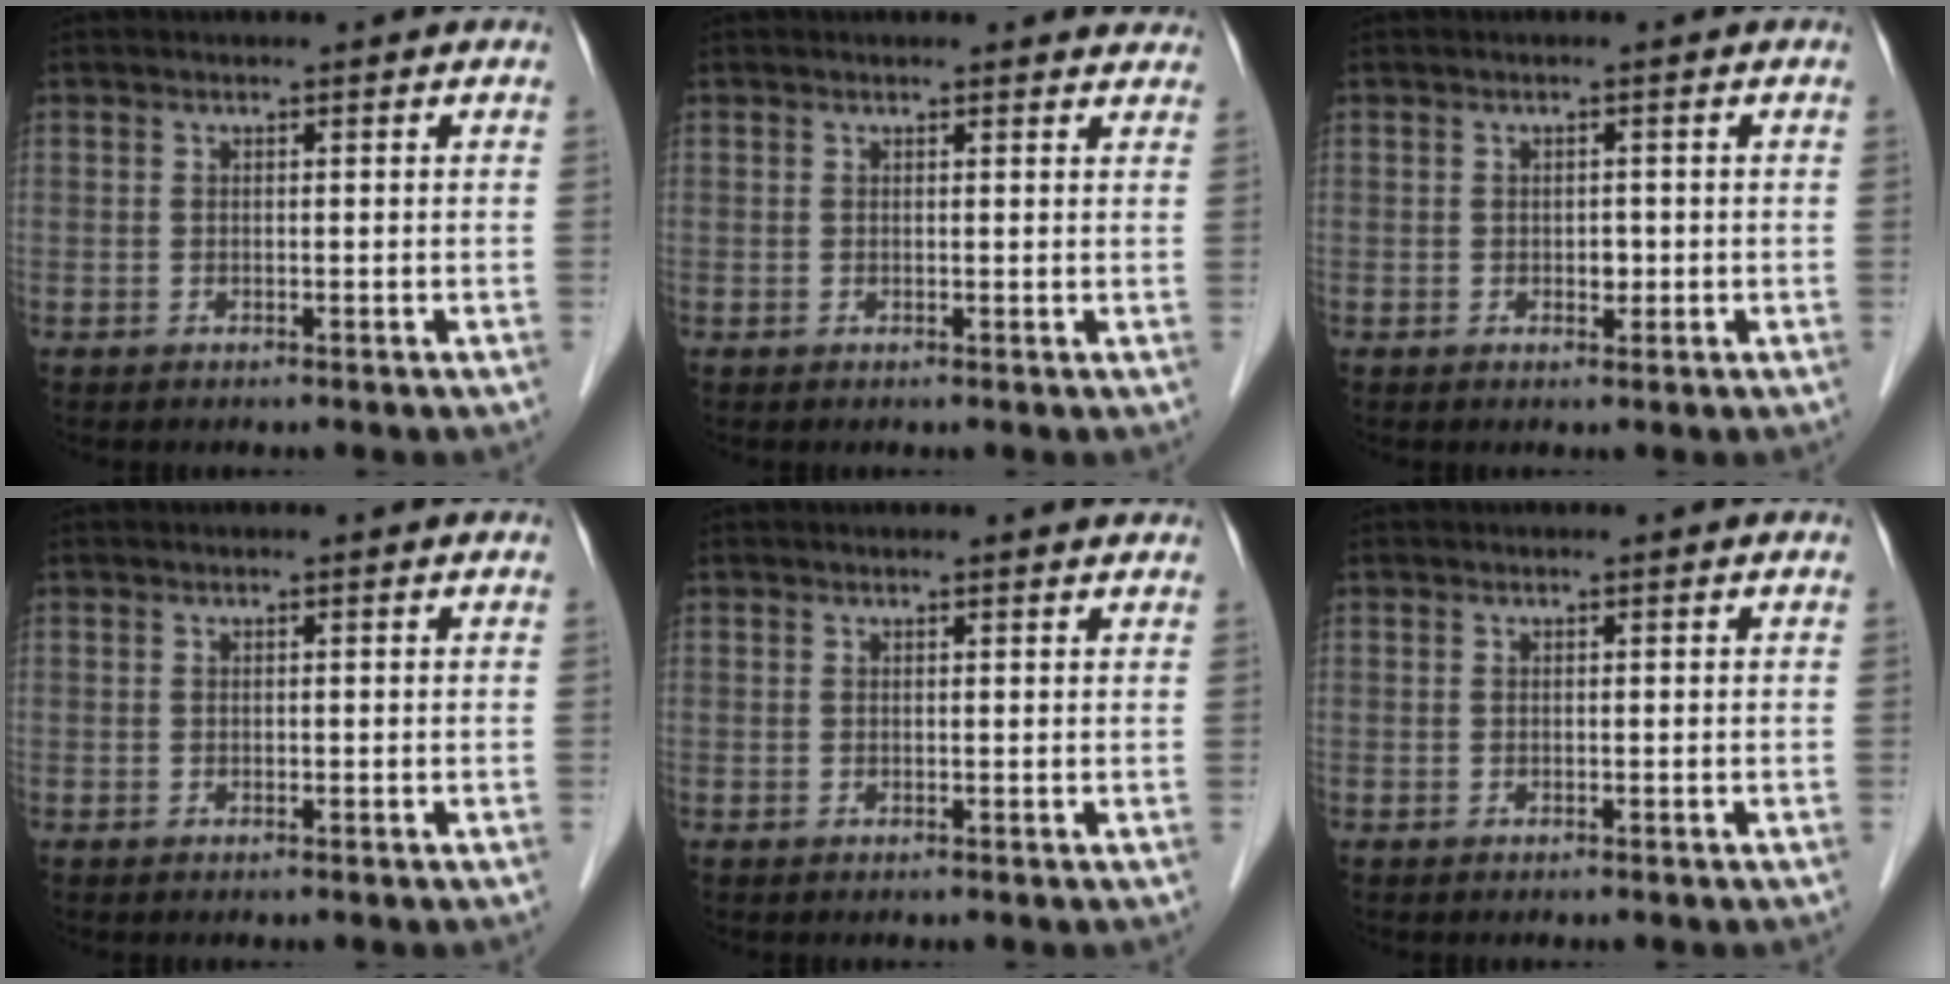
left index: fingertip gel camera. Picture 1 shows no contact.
{"total": 3.1, "force": [2.9, 0.9, 0.2], "torque": [0.003, -0.005, 0.015]}
{"total": 1.3, "force": [-0.3, 0.9, 0.9], "torque": [-0.014, -0.001, -0.002]}
{"total": 0.0}
{"total": 1.7, "force": [1.7, 0.2, 0.2], "torque": [-0.011, 0.000, 0.012]}
{"total": 0.0}